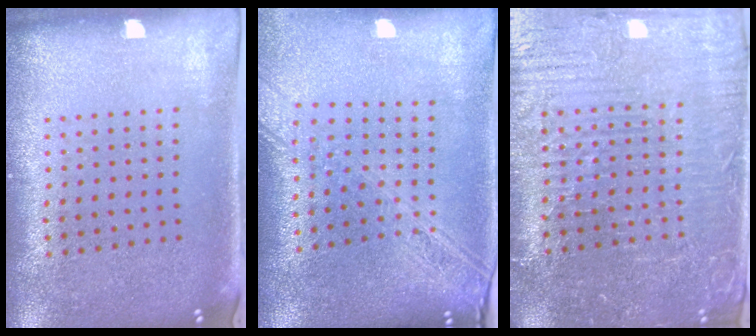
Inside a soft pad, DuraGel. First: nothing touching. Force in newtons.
{"total": 2.1, "press": 1.8, "slide": 1.1}
{"total": 4.6, "press": 4.4, "slide": 1.3}